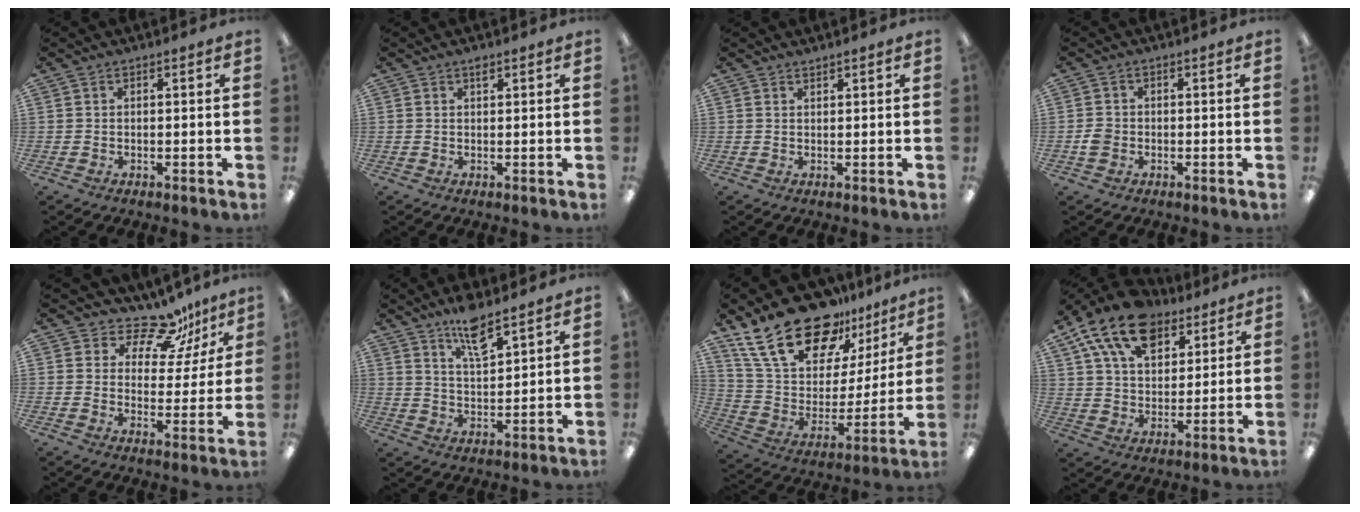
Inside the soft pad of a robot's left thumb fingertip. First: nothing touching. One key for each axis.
{"total": 1.2, "fx": 0.9, "fy": 0.4, "fz": 0.7, "tx": -0.017, "ty": 0.002, "tz": 0.016}
{"total": 0.9, "fx": 0.9, "fy": 0.1, "fz": 0.1, "tx": -0.003, "ty": -0.001, "tz": 0.018}
{"total": 2.5, "fx": -0.6, "fy": 2.1, "fz": 1.2, "tx": -0.022, "ty": 0.005, "tz": -0.012}
{"total": 12.6, "fx": 10.2, "fy": 5.7, "fz": 4.8, "tx": -0.073, "ty": -0.072, "tz": 0.185}
{"total": 8.4, "fx": 6.6, "fy": 2.2, "fz": 4.7, "tx": -0.078, "ty": -0.039, "tz": 0.114}
{"total": 24.7, "fx": 17.5, "fy": 12.3, "fz": 12.3, "tx": -0.228, "ty": -0.108, "tz": 0.320}
{"total": 17.5, "fx": 10.7, "fy": 10.1, "fz": 9.4, "tx": -0.160, "ty": -0.047, "tz": 0.194}